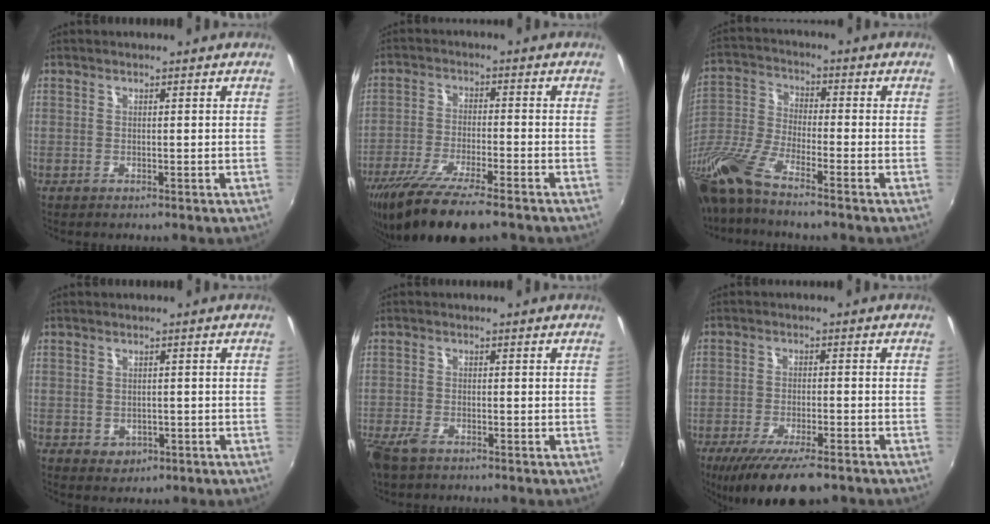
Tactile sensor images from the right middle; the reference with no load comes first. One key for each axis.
{"total": 12.9, "fx": -9.8, "fy": 2.1, "fz": 8.1, "tx": -0.173, "ty": -0.039, "tz": -0.173}
{"total": 15.5, "fx": -11.4, "fy": 2.5, "fz": 10.1, "tx": -0.229, "ty": -0.032, "tz": -0.230}
{"total": 3.2, "fx": -0.5, "fy": 2.8, "fz": 1.4, "tx": -0.029, "ty": -0.002, "tz": 0.000}
{"total": 4.5, "fx": -3.3, "fy": 1.8, "fz": 2.6, "tx": -0.071, "ty": -0.015, "tz": -0.065}
{"total": 12.1, "fx": -8.8, "fy": 3.3, "fz": 7.7, "tx": -0.161, "ty": -0.039, "tz": -0.143}